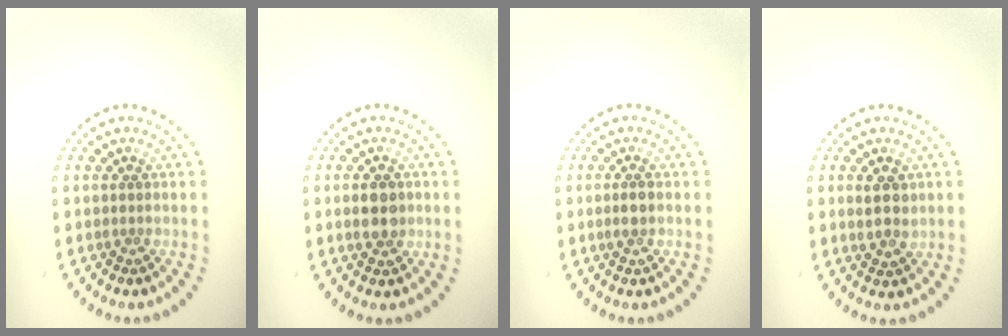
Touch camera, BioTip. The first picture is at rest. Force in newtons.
{"total": 2.6, "press": 2.6, "slide": 0.4}
{"total": 1.4, "press": 1.3, "slide": 0.4}
{"total": 2.5, "press": 2.4, "slide": 0.5}